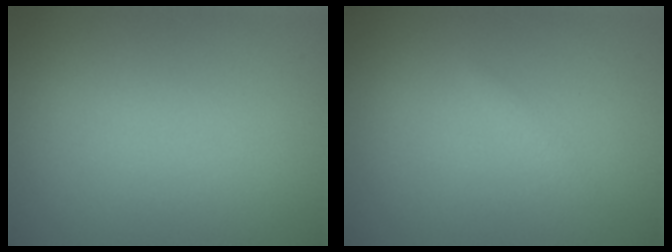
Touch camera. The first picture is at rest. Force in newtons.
{"total": 0.5, "press": 0.5, "slide": 0.0}